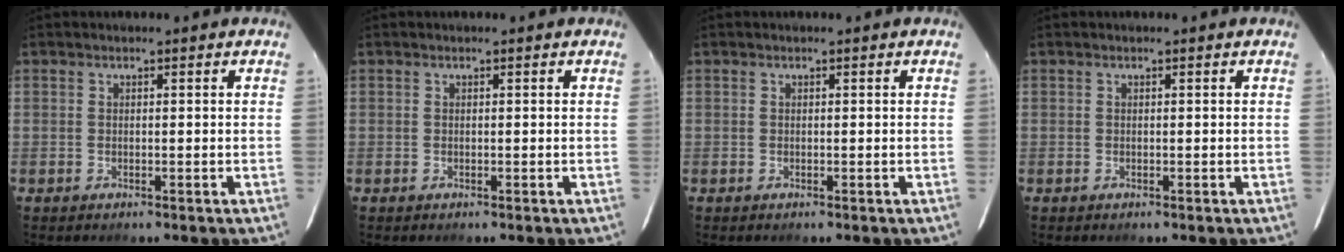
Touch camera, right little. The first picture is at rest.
{"total": 0.0}
{"total": 0.0}
{"total": 0.0}